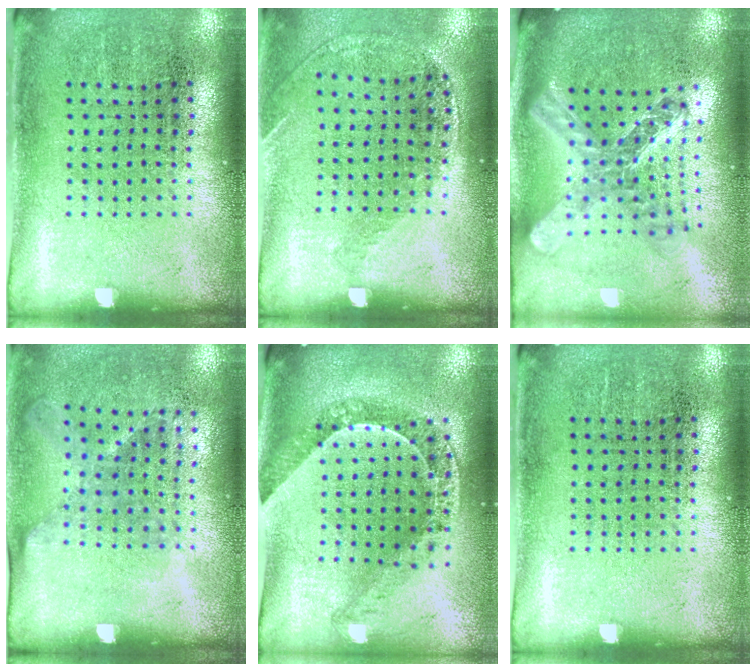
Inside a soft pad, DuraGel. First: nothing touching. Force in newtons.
{"total": 1.2, "press": 1.1, "slide": 0.5}
{"total": 2.3, "press": 1.8, "slide": 1.5}
{"total": 1.2, "press": 0.9, "slide": 0.7}
{"total": 1.1, "press": 1.1, "slide": 0.2}
{"total": 0.0}